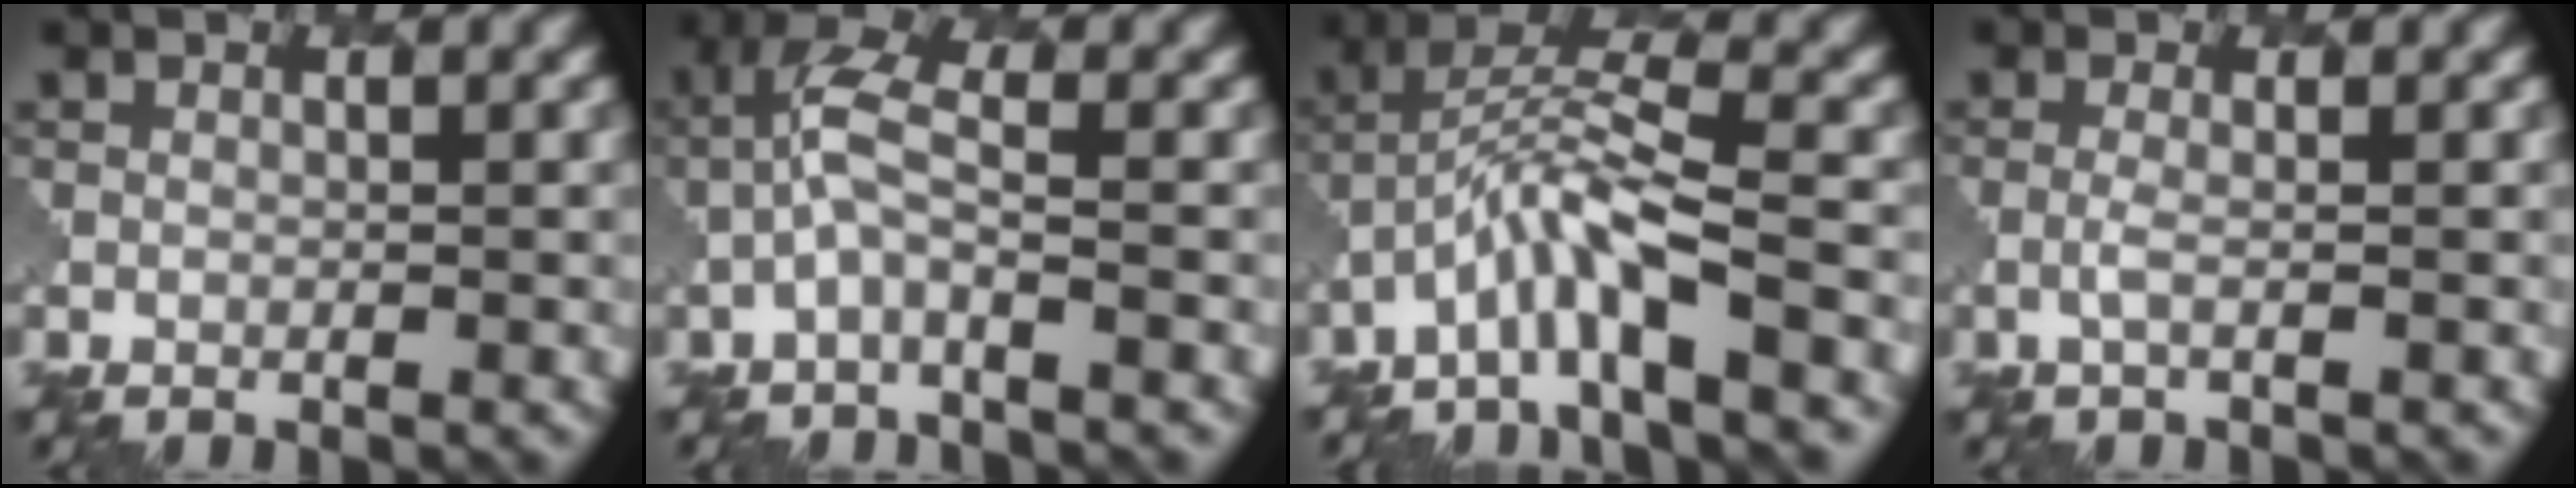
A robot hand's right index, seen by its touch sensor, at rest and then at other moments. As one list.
[{"total": 3.0, "force": [-0.9, 0.8, 2.8], "torque": [-0.066, 0.013, -0.026]}, {"total": 5.4, "force": [-2.9, 0.9, 4.5], "torque": [-0.086, 0.013, -0.061]}, {"total": 1.1, "force": [0.0, 0.3, 1.1], "torque": [-0.019, 0.000, -0.007]}]